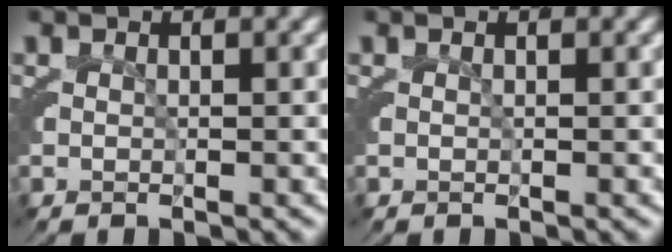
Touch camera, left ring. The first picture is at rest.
{"total": 0.0}